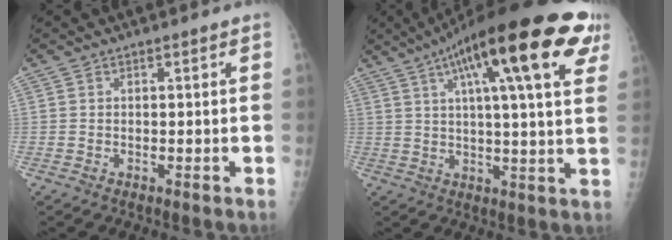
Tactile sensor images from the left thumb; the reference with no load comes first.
{"total": 24.4, "force": [11.5, 5.3, 20.9], "torque": [-0.306, 0.006, 0.160]}